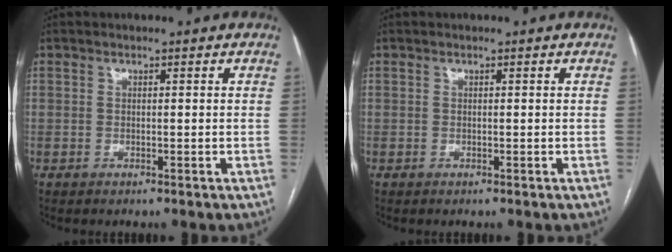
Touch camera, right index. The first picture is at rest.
{"total": 0.0}